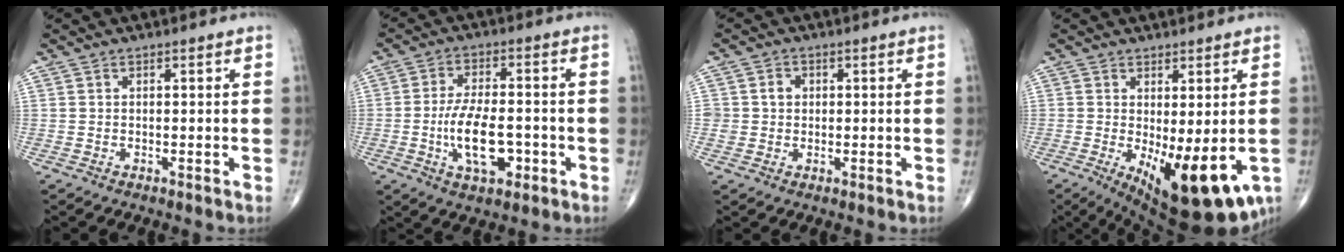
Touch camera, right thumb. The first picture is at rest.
{"total": 10.7, "force": [-2.8, 5.0, 9.1], "torque": [-0.159, 0.010, -0.045]}
{"total": 3.2, "force": [0.4, 2.9, 1.2], "torque": [0.001, 0.004, 0.006]}
{"total": 15.3, "force": [-4.2, 5.7, 13.6], "torque": [-0.179, -0.025, -0.040]}